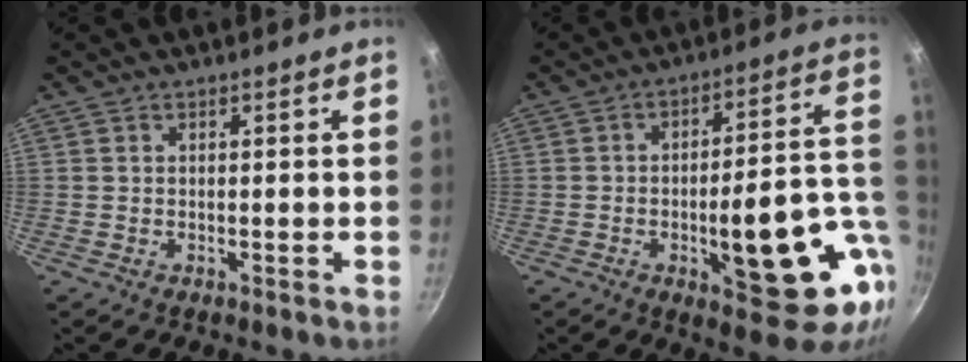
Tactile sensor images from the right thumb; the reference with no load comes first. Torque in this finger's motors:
{"motor_torque": [2.02, 1.71, 1.81, -0.59, 0.26]}